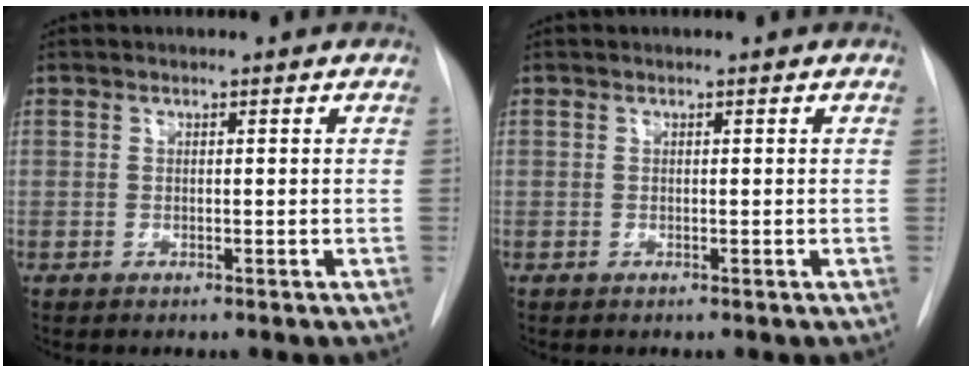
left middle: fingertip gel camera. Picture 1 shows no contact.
{"total": 0.0}